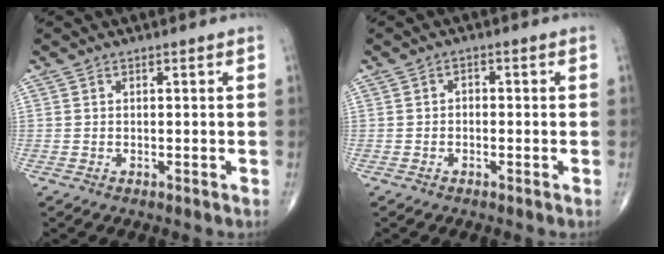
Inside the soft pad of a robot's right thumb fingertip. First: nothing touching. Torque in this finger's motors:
{"motor_torque": [-0.18, -0.03, 0.02, 0.05, 0.04]}